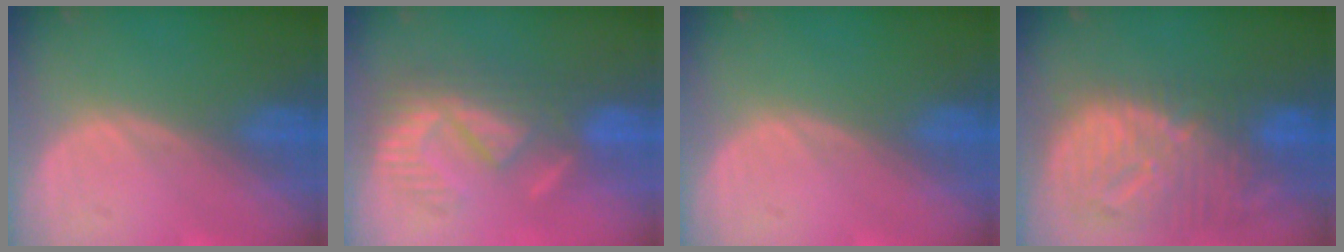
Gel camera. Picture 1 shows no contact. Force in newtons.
{"total": 9.4, "press": 8.2, "slide": 4.7}
{"total": 0.0}
{"total": 12.5, "press": 10.9, "slide": 6.2}